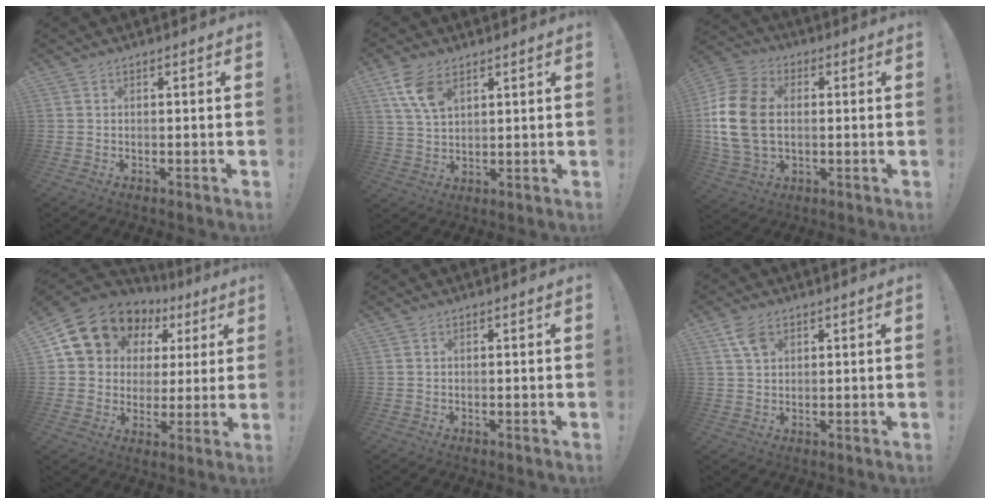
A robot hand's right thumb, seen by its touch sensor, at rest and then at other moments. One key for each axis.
{"total": 9.2, "fx": 5.1, "fy": 4.9, "fz": 5.9, "tx": -0.110, "ty": -0.016, "tz": 0.098}
{"total": 17.9, "fx": 1.0, "fy": 12.6, "fz": 12.6, "tx": -0.243, "ty": 0.012, "tz": 0.023}
{"total": 14.4, "fx": 8.0, "fy": 10.8, "fz": 5.2, "tx": -0.088, "ty": -0.044, "tz": 0.165}
{"total": 0.0}
{"total": 5.9, "fx": 3.1, "fy": 3.9, "fz": 3.3, "tx": -0.054, "ty": -0.006, "tz": 0.060}